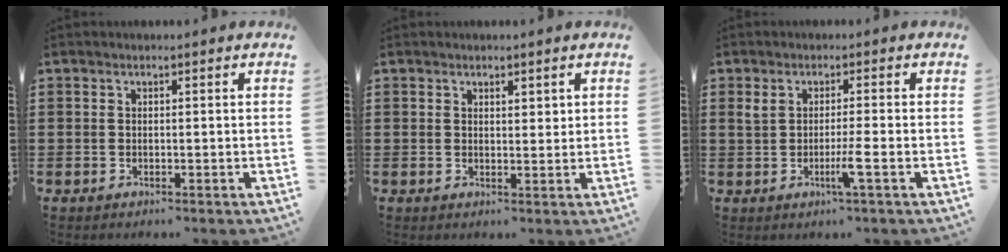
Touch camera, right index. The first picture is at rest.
{"total": 1.4, "force": [1.1, 0.8, 0.4], "torque": [-0.002, 0.001, 0.019]}
{"total": 4.0, "force": [-1.0, -0.2, 3.8], "torque": [-0.074, -0.014, -0.023]}